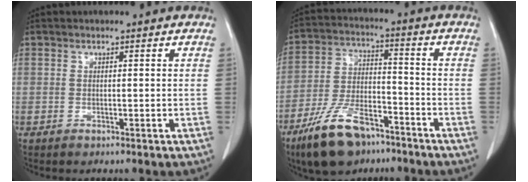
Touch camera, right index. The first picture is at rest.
{"total": 13.0, "force": [-8.9, 5.1, 8.0], "torque": [-0.168, -0.010, -0.165]}